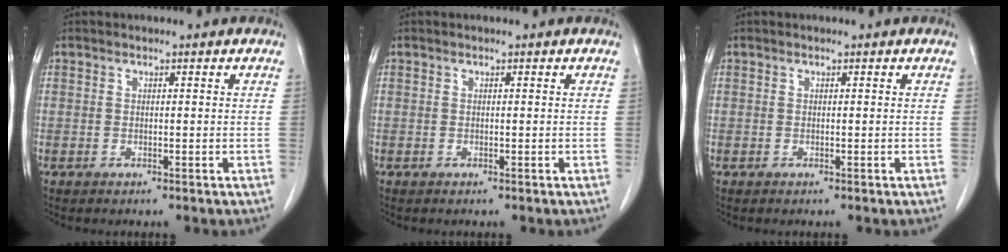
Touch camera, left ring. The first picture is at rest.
{"total": 0.0}
{"total": 0.0}